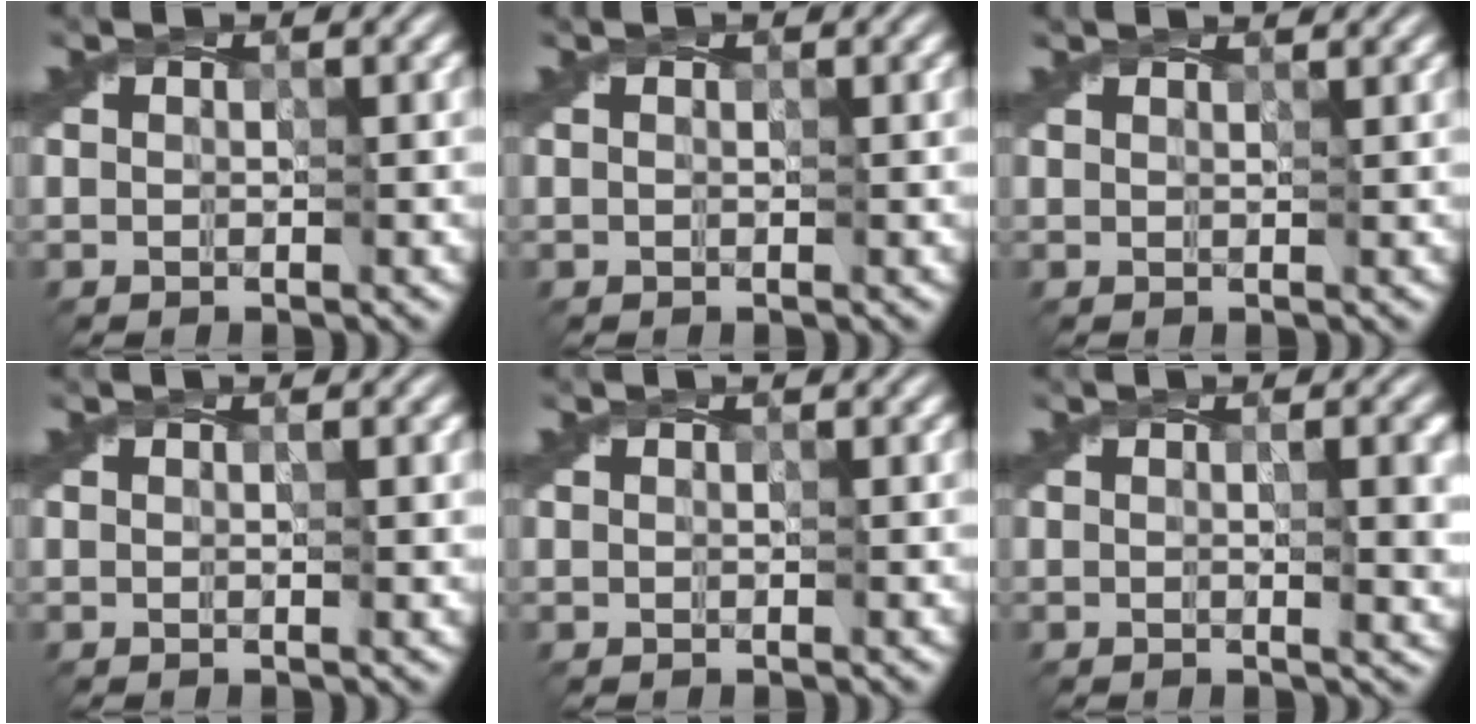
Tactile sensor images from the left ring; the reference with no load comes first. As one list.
[{"total": 0.0}, {"total": 1.3, "force": [1.1, 0.3, 0.7], "torque": [-0.008, 0.006, 0.005]}, {"total": 0.8, "force": [0.0, -0.1, 0.8], "torque": [-0.014, -0.001, -0.003]}, {"total": 0.0}, {"total": 4.0, "force": [0.0, 1.1, 3.8], "torque": [-0.049, -0.005, -0.001]}]